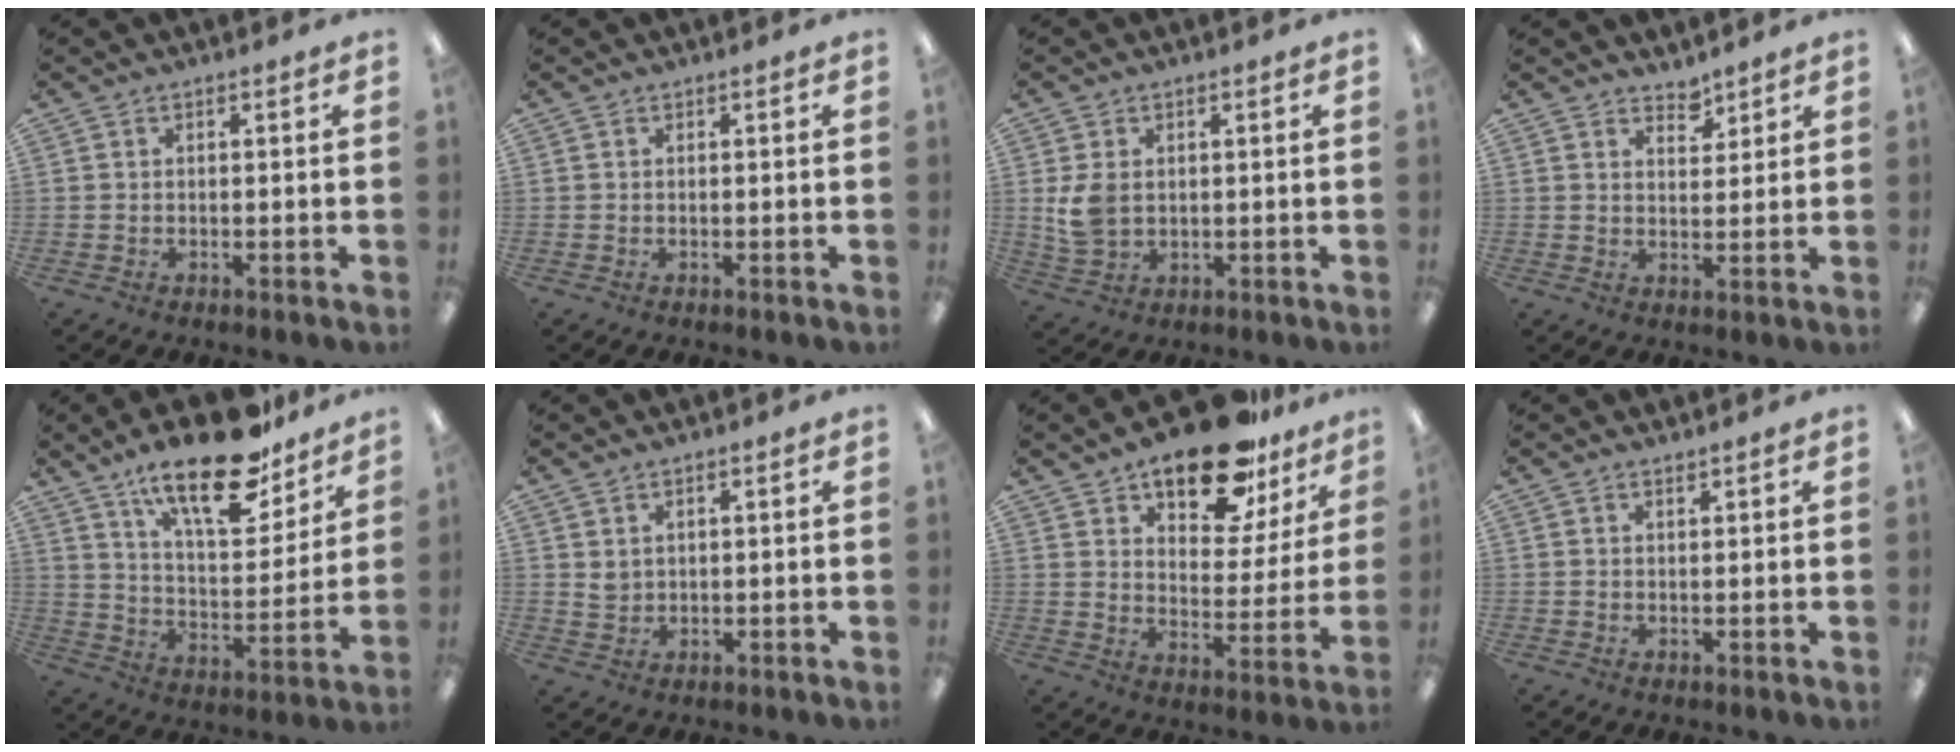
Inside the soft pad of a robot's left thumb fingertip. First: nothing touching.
{"total": 0.0}
{"total": 6.5, "force": [1.0, 4.8, 4.4], "torque": [-0.080, -0.002, 0.018]}
{"total": 3.9, "force": [3.4, 1.6, 0.8], "torque": [0.002, -0.026, 0.060]}
{"total": 21.1, "force": [15.2, 7.5, 12.6], "torque": [-0.198, -0.095, 0.256]}
{"total": 2.4, "force": [1.3, 1.8, 0.8], "torque": [-0.012, -0.001, 0.023]}
{"total": 18.3, "force": [14.0, 7.7, 8.9], "torque": [-0.135, -0.085, 0.240]}
{"total": 1.0, "force": [0.9, 0.1, 0.3], "torque": [-0.007, -0.001, 0.016]}